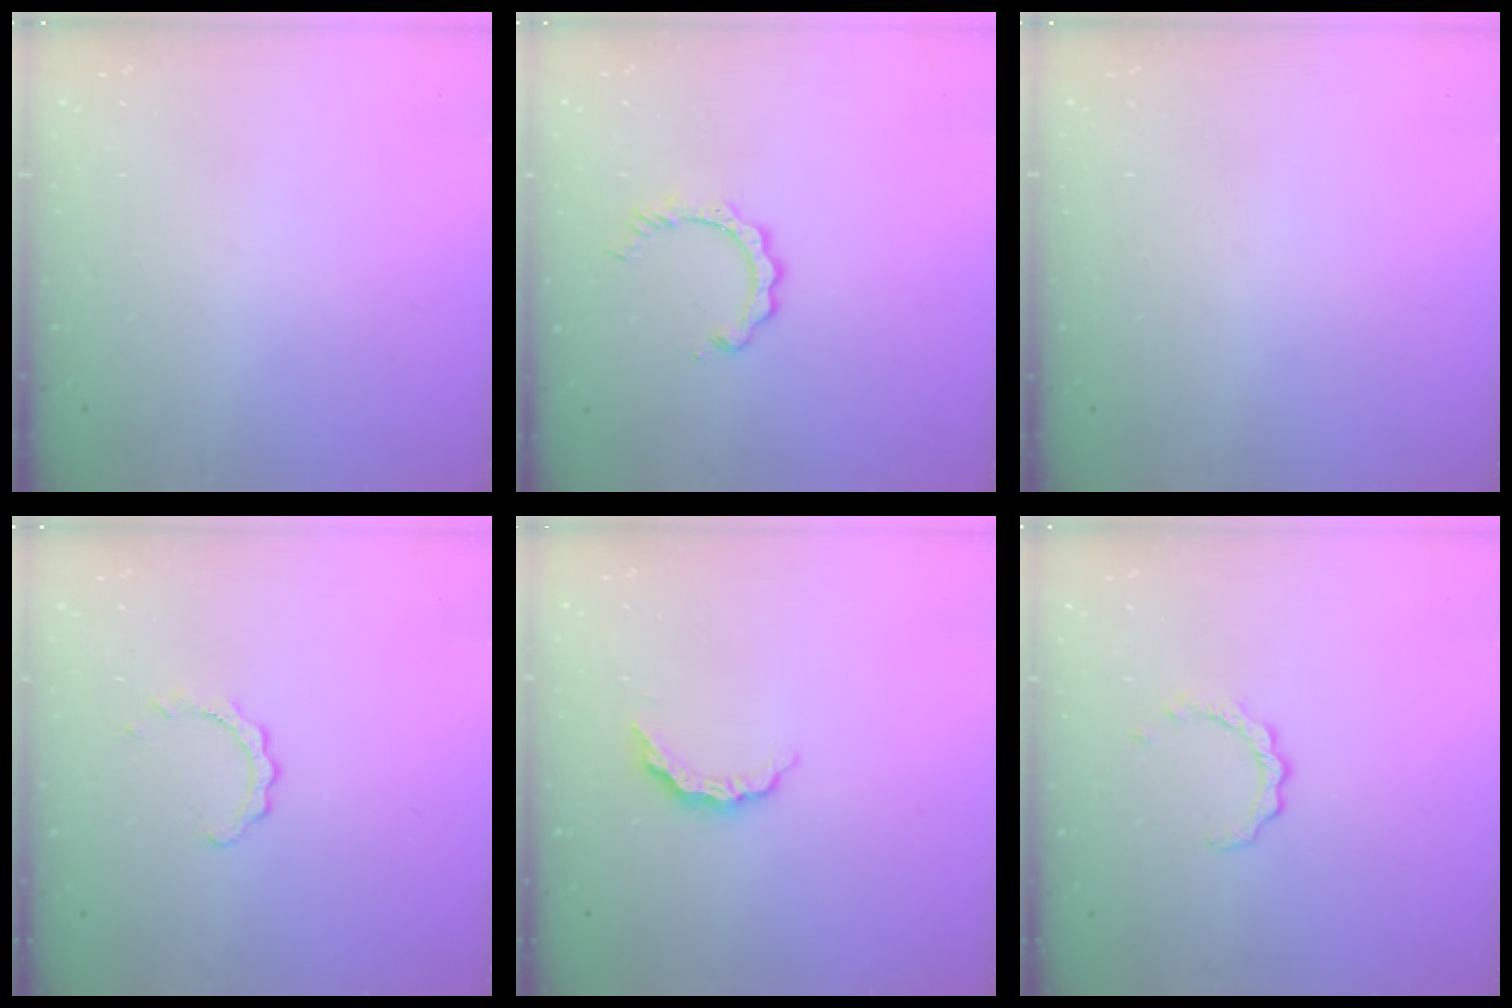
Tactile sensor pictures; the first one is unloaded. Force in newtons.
{"total": 3.8, "press": 3.7, "slide": 0.2}
{"total": 0.0}
{"total": 2.4, "press": 2.4, "slide": 0.3}
{"total": 5.8, "press": 5.8, "slide": 0.6}
{"total": 3.1, "press": 3.1, "slide": 0.3}